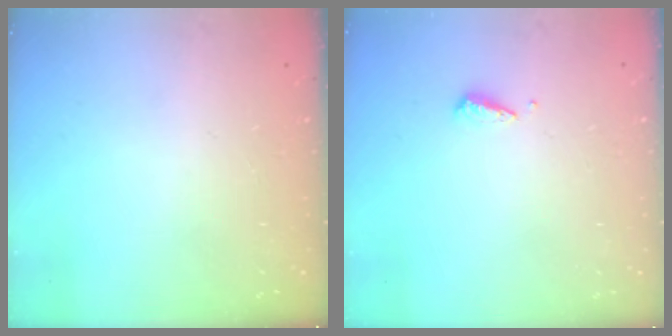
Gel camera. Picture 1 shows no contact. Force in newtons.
{"total": 2.9, "press": 2.9, "slide": 0.4}